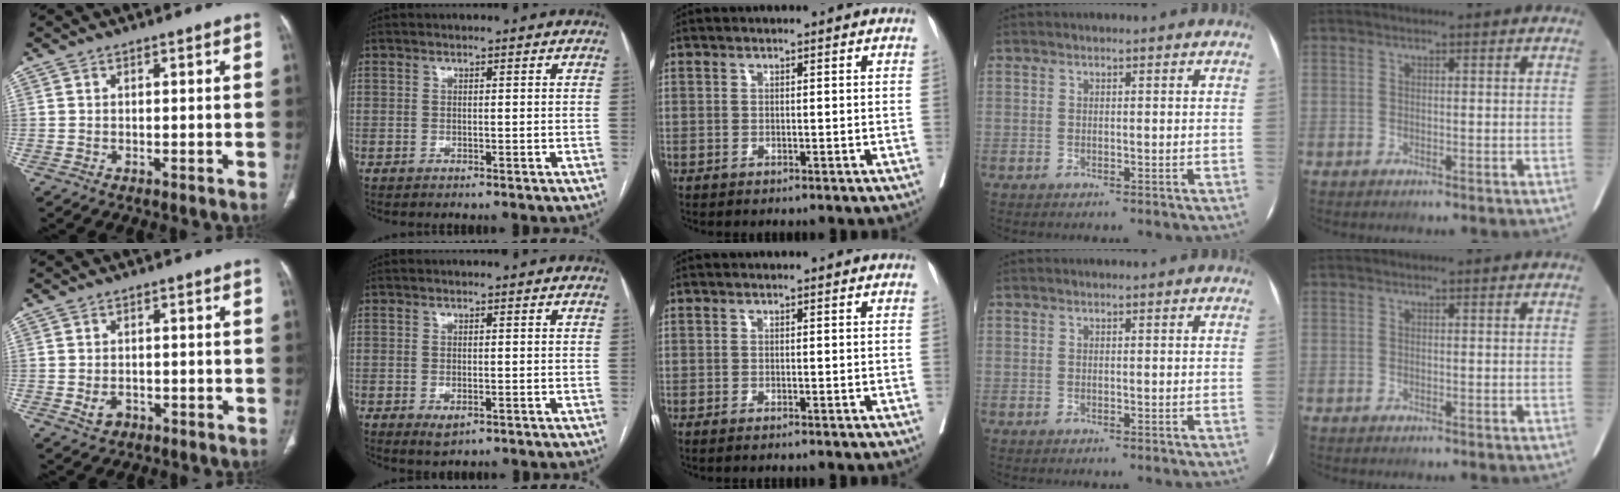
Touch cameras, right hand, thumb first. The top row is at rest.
{"thumb": {"total": 2.9, "force": [-1.2, 2.1, 1.6], "torque": [-0.026, 0.004, -0.012]}, "index": {"total": 2.2, "force": [-0.9, 0.9, 1.7], "torque": [-0.026, -0.002, -0.006]}, "middle": {"total": 1.4, "force": [1.1, -0.9, 0.4], "torque": [0.002, -0.007, 0.027]}}